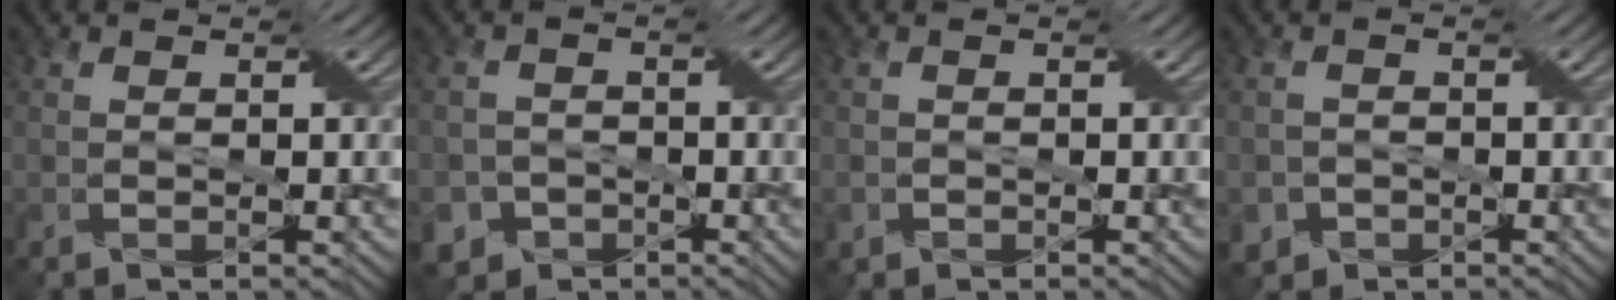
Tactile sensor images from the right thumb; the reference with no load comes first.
{"total": 5.0, "force": [-2.9, 4.0, 0.8], "torque": [-0.010, -0.003, -0.055]}
{"total": 0.9, "force": [-0.5, 0.7, -0.1], "torque": [0.004, -0.002, -0.010]}
{"total": 2.8, "force": [-1.5, 2.3, 0.4], "torque": [-0.006, 0.001, -0.028]}